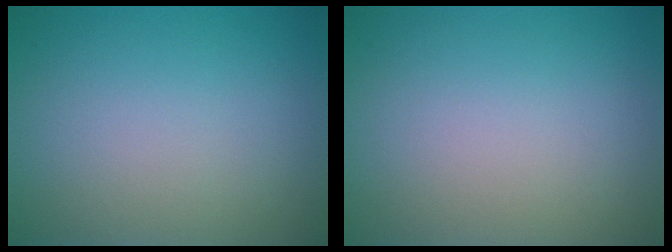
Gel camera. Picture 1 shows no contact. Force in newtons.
{"total": 0.0}